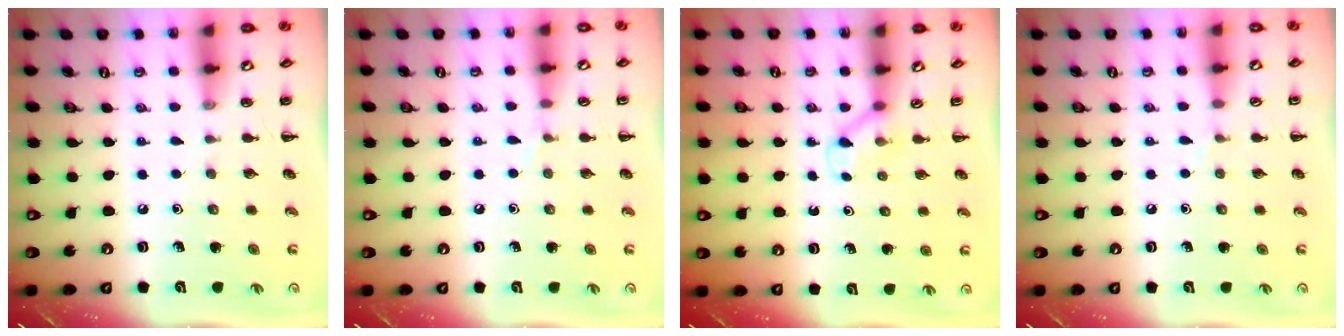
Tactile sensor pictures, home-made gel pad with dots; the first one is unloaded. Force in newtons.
{"total": 3.6, "press": 3.3, "slide": 1.3}
{"total": 3.0, "press": 2.8, "slide": 1.1}
{"total": 3.3, "press": 3.1, "slide": 1.2}